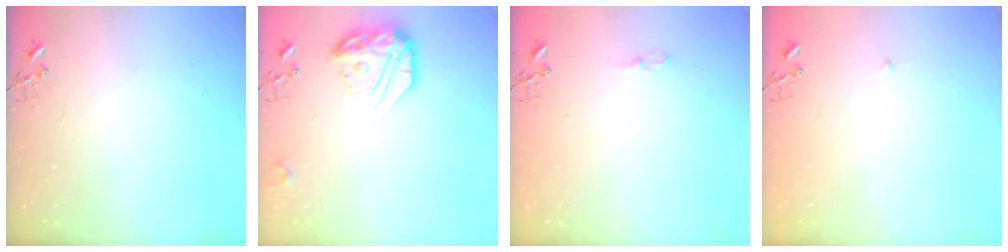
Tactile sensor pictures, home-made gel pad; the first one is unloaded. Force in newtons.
{"total": 17.3, "press": 17.3, "slide": 1.3}
{"total": 6.5, "press": 6.5, "slide": 0.6}
{"total": 2.3, "press": 2.3, "slide": 0.3}